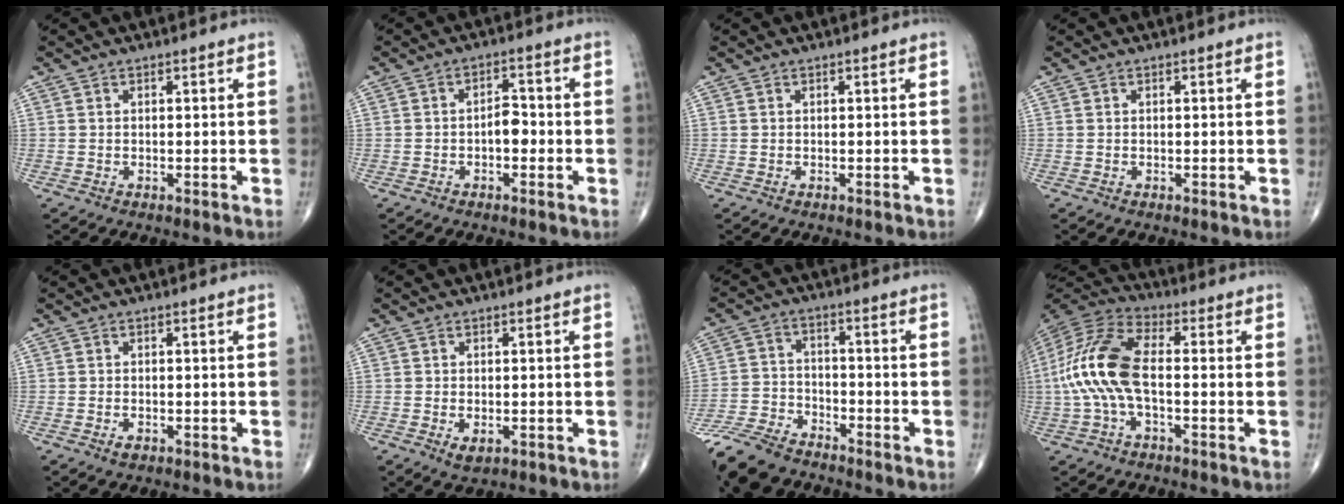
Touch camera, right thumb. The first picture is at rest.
{"total": 3.7, "force": [-0.9, 2.2, 2.9], "torque": [-0.030, 0.017, -0.020]}
{"total": 0.0}
{"total": 0.0}
{"total": 1.3, "force": [-0.7, 0.8, 0.9], "torque": [-0.014, 0.003, -0.010]}
{"total": 2.6, "force": [-0.8, 1.5, 1.9], "torque": [-0.030, 0.000, -0.008]}
{"total": 12.6, "force": [-10.1, 5.5, 5.1], "torque": [-0.099, 0.025, -0.189]}
{"total": 14.4, "force": [-1.4, 6.6, 12.8], "torque": [-0.287, 0.034, -0.033]}